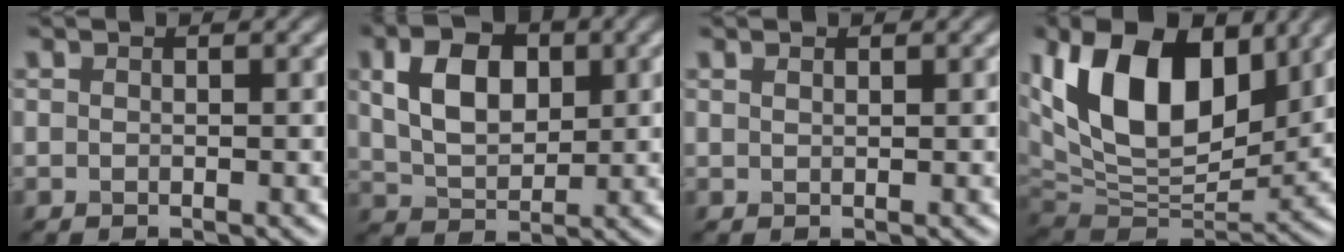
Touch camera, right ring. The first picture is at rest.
{"total": 6.3, "force": [1.7, 3.9, 4.6], "torque": [-0.086, 0.006, 0.028]}
{"total": 0.6, "force": [0.5, 0.2, 0.3], "torque": [-0.005, 0.000, 0.010]}
{"total": 14.9, "force": [5.5, 8.5, 11.0], "torque": [-0.198, 0.018, 0.090]}